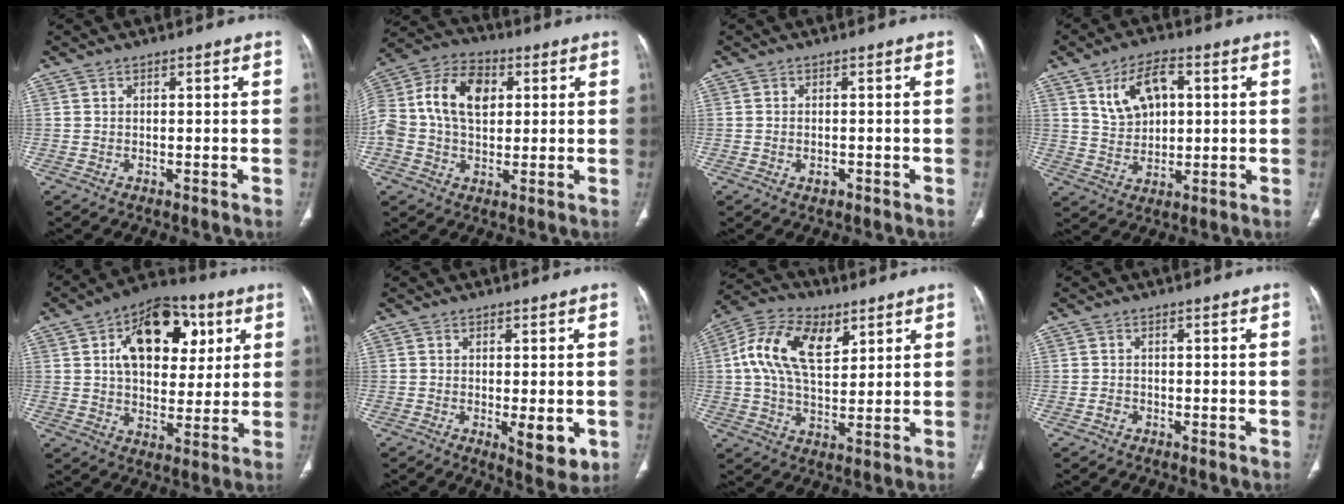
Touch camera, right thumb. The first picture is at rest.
{"total": 15.6, "force": [2.4, 10.8, 11.1], "torque": [-0.212, 0.021, 0.035]}
{"total": 1.2, "force": [-0.5, 0.8, 0.7], "torque": [-0.009, 0.006, -0.006]}
{"total": 9.2, "force": [3.1, 5.7, 6.6], "torque": [-0.098, -0.003, 0.060]}
{"total": 18.0, "force": [6.0, 11.3, 12.7], "torque": [-0.144, 0.000, 0.091]}
{"total": 6.3, "force": [-1.3, 2.3, 5.7], "torque": [-0.075, -0.016, -0.012]}
{"total": 14.4, "force": [4.9, 8.3, 10.6], "torque": [-0.185, 0.001, 0.086]}
{"total": 1.1, "force": [-0.5, 0.9, 0.5], "torque": [-0.006, 0.002, -0.011]}